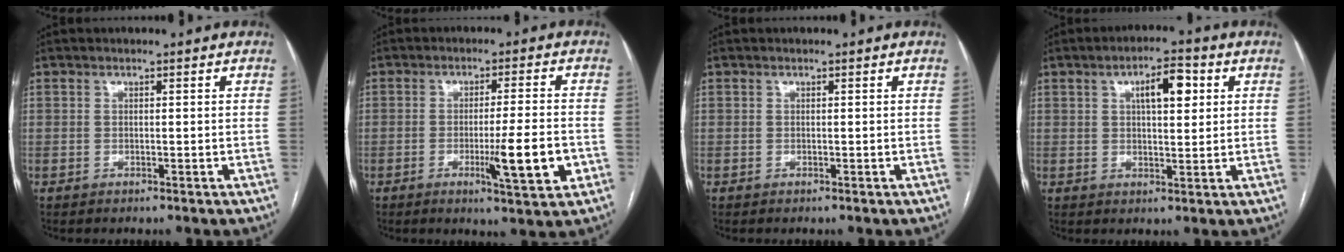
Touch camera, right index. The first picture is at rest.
{"total": 8.3, "force": [-2.6, 0.2, 7.9], "torque": [-0.122, -0.013, -0.038]}
{"total": 0.0}
{"total": 6.4, "force": [2.3, 2.1, 5.6], "torque": [-0.090, 0.012, 0.036]}